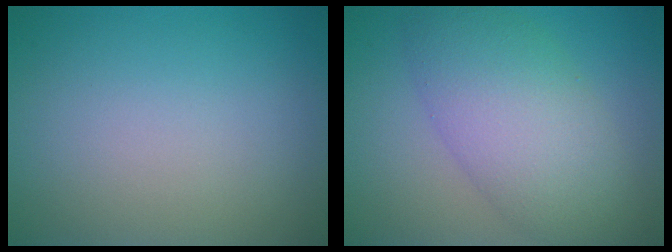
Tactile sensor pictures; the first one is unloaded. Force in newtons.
{"total": 7.6, "press": 7.6, "slide": 0.2}